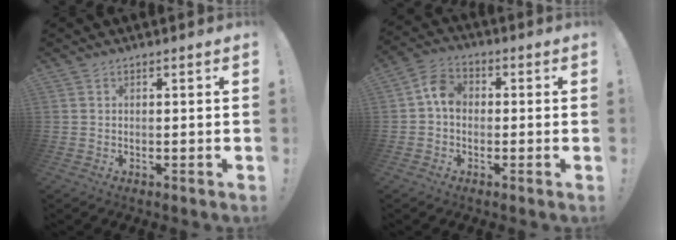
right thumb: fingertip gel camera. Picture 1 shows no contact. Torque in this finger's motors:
{"motor_torque": [1.27, 1.09, 0.81, -0.95, 0.00]}